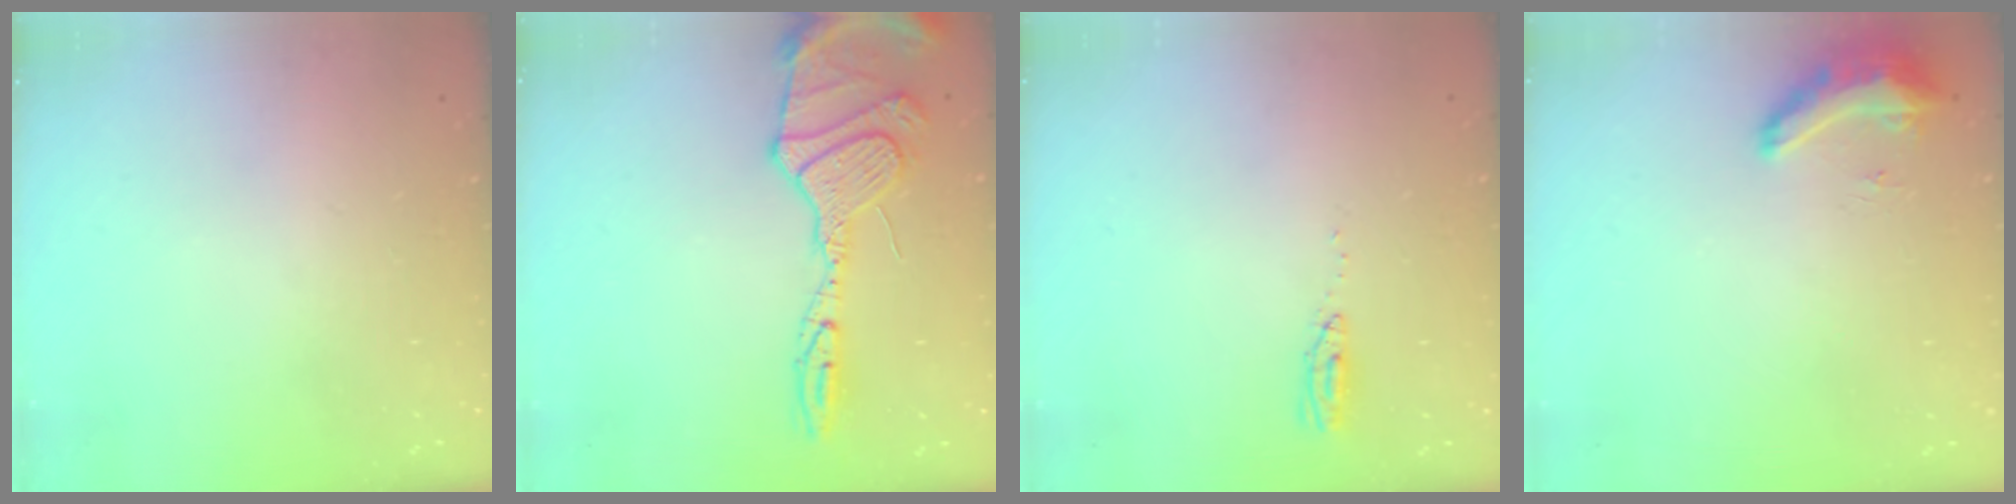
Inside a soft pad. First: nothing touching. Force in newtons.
{"total": 17.2, "press": 17.2, "slide": 1.7}
{"total": 3.6, "press": 3.4, "slide": 1.2}
{"total": 9.2, "press": 8.6, "slide": 3.1}